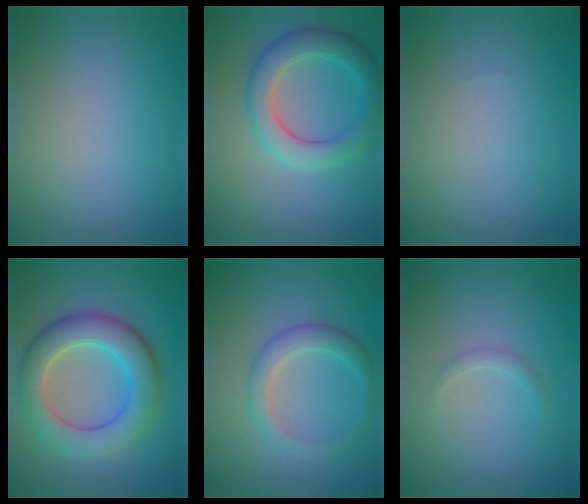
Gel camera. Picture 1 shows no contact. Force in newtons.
{"total": 5.0, "press": 5.0, "slide": 0.5}
{"total": 0.0}
{"total": 7.6, "press": 7.6, "slide": 0.5}
{"total": 3.0, "press": 3.0, "slide": 0.2}
{"total": 1.0, "press": 1.0, "slide": 0.1}